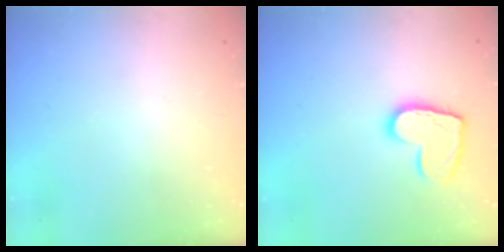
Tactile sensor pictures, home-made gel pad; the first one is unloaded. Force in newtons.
{"total": 11.6, "press": 11.6, "slide": 0.8}